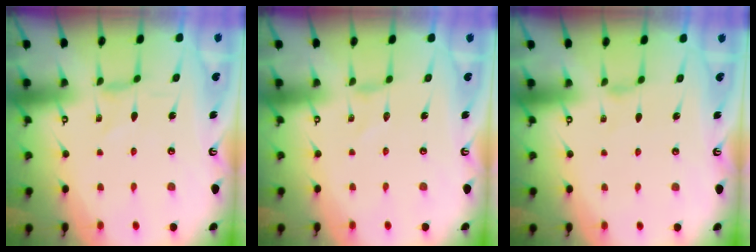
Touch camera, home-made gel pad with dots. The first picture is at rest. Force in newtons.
{"total": 0.0}
{"total": 0.9, "press": 0.9, "slide": 0.2}